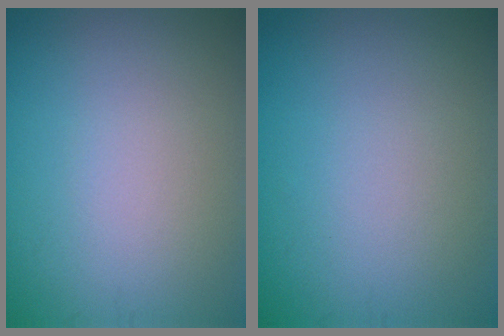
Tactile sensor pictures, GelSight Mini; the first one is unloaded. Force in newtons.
{"total": 0.0}